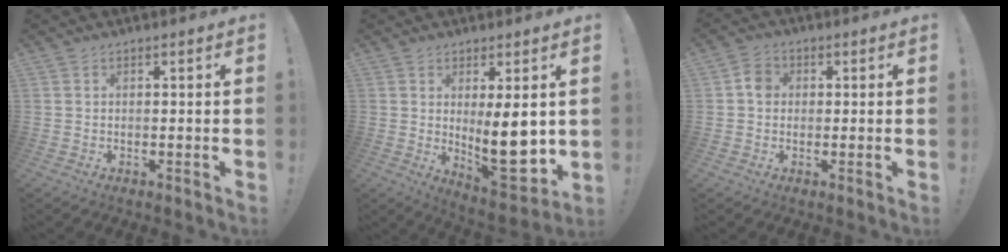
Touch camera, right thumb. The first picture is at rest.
{"total": 13.6, "force": [1.0, 3.9, 13.0], "torque": [-0.181, -0.030, 0.023]}
{"total": 3.7, "force": [-0.1, 3.1, 1.9], "torque": [-0.023, 0.007, -0.003]}